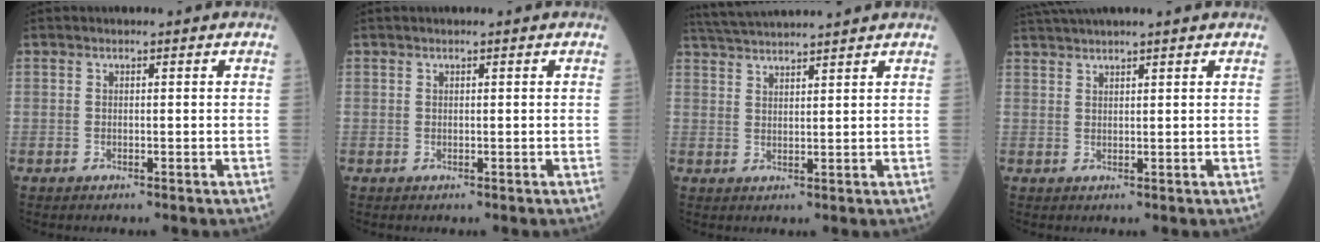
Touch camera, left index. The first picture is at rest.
{"total": 0.0}
{"total": 9.2, "force": [8.6, -0.9, 3.0], "torque": [-0.059, 0.033, 0.138]}
{"total": 7.1, "force": [6.3, -0.4, 3.3], "torque": [-0.057, 0.036, 0.092]}